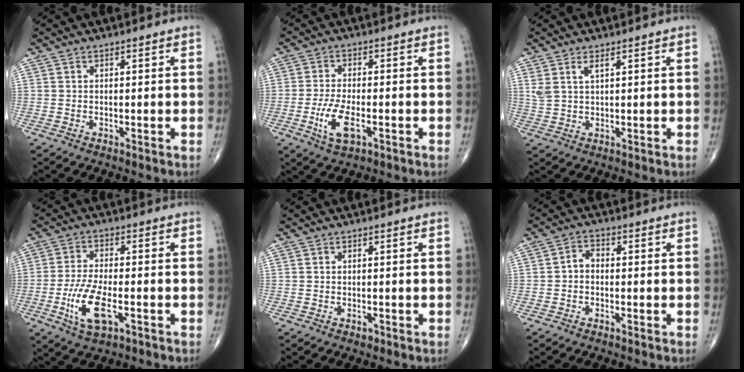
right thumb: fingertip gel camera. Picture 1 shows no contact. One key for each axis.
{"total": 6.8, "fx": -2.4, "fy": 2.9, "fz": 5.7, "tx": -0.116, "ty": 0.004, "tz": -0.041}
{"total": 3.1, "fx": 1.7, "fy": 0.9, "fz": 2.4, "tx": -0.054, "ty": -0.004, "tz": 0.041}
{"total": 9.4, "fx": -3.2, "fy": 3.8, "fz": 7.9, "tx": -0.165, "ty": 0.006, "tz": -0.057}
{"total": 0.7, "fx": -0.5, "fy": 0.4, "fz": 0.4, "tx": -0.005, "ty": 0.000, "tz": -0.007}
{"total": 2.6, "fx": -0.6, "fy": 1.9, "fz": 1.7, "tx": -0.020, "ty": 0.014, "tz": -0.020}